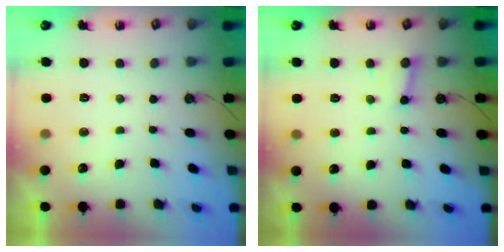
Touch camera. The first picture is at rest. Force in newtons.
{"total": 2.6, "press": 2.6, "slide": 0.3}